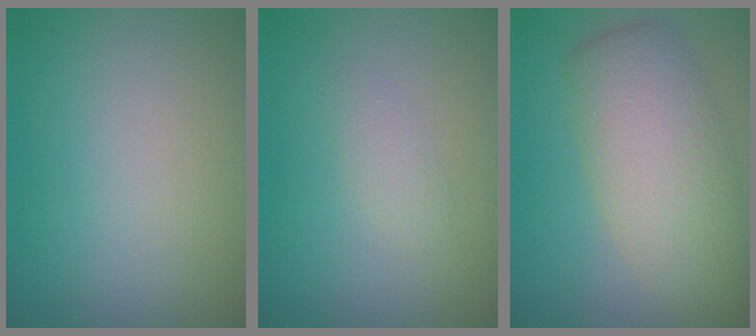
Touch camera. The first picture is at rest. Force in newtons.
{"total": 1.3, "press": 1.2, "slide": 0.1}
{"total": 7.2, "press": 7.2, "slide": 0.6}